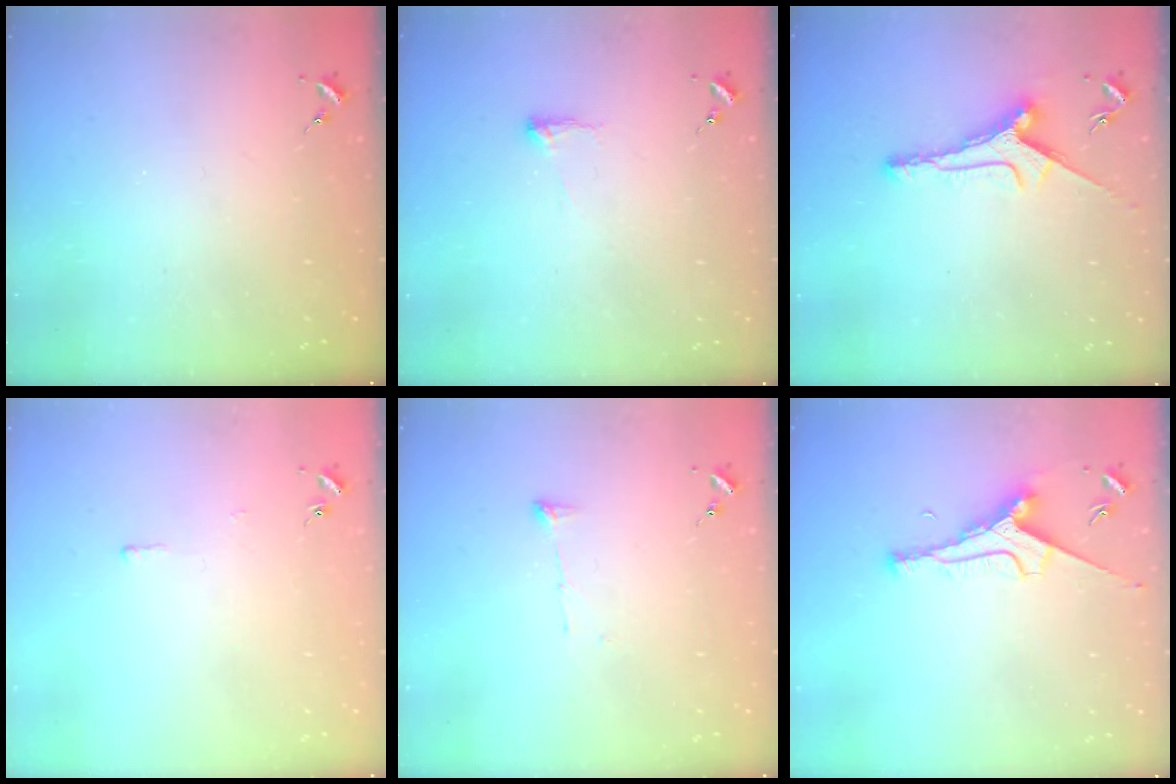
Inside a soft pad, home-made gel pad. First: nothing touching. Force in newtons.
{"total": 4.2, "press": 4.2, "slide": 0.7}
{"total": 8.5, "press": 8.5, "slide": 0.5}
{"total": 2.6, "press": 2.6, "slide": 0.3}
{"total": 4.8, "press": 4.8, "slide": 0.2}
{"total": 8.4, "press": 8.4, "slide": 0.9}